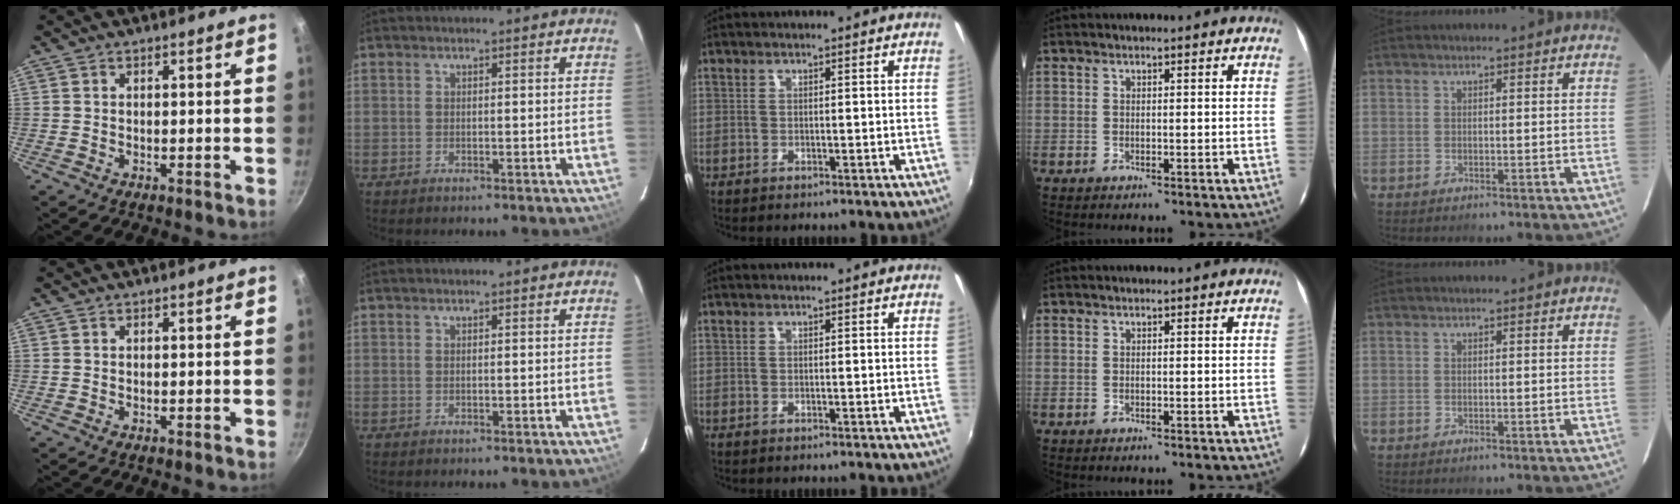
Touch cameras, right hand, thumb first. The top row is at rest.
{}